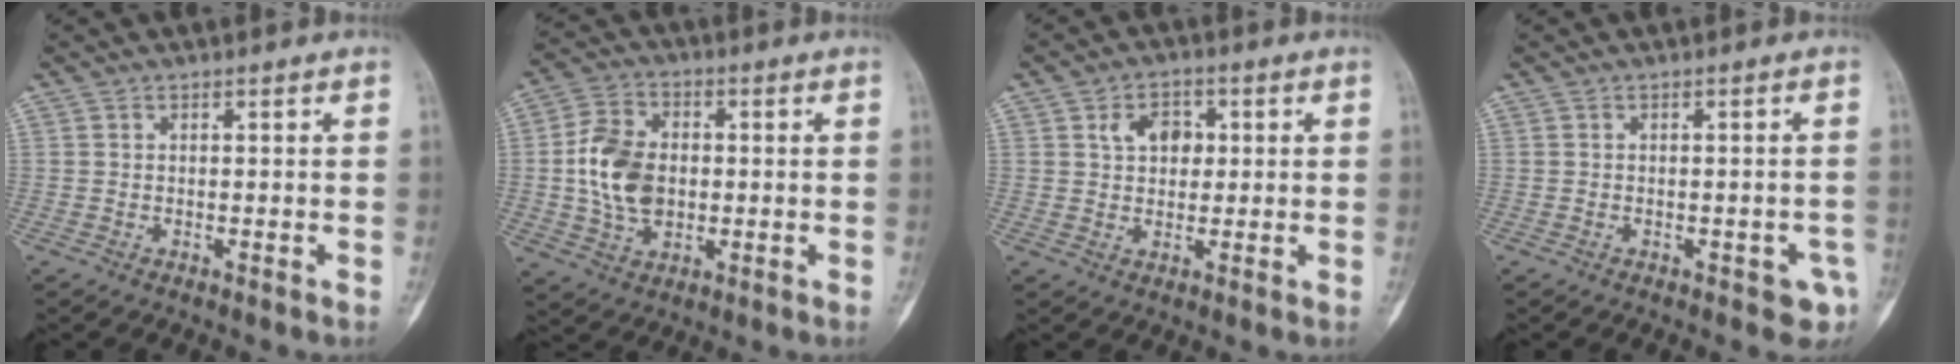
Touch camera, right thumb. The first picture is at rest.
{"total": 12.0, "force": [-0.2, 8.4, 8.6], "torque": [-0.147, 0.010, -0.004]}
{"total": 6.0, "force": [1.5, 4.3, 3.8], "torque": [-0.033, 0.004, 0.022]}
{"total": 3.9, "force": [-1.8, 1.8, 2.9], "torque": [-0.017, 0.014, -0.015]}